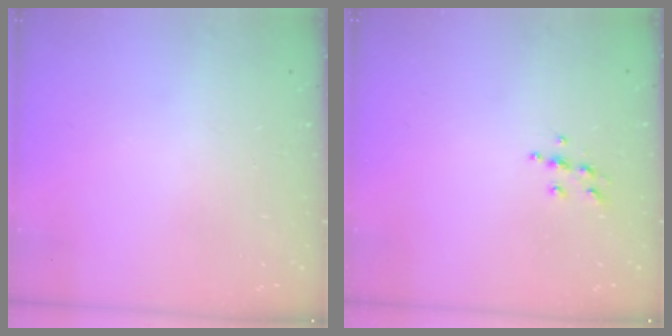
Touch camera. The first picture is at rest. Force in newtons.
{"total": 5.6, "press": 5.6, "slide": 0.6}